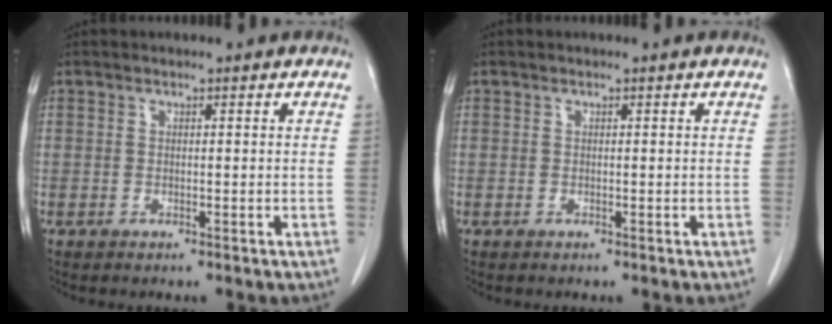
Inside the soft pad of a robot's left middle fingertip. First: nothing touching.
{"total": 0.0}